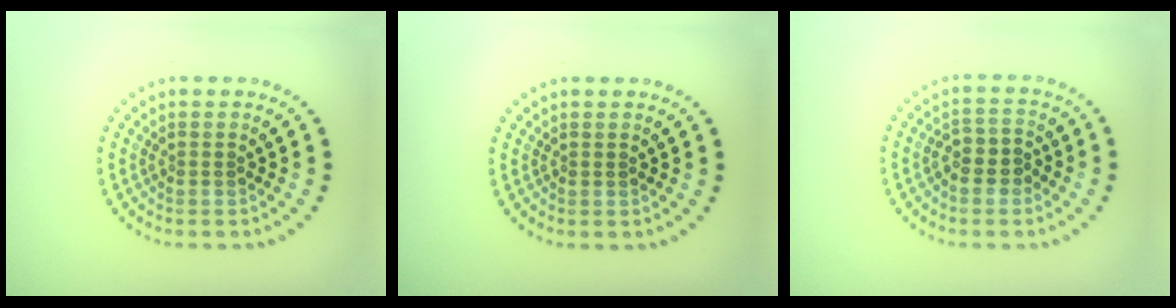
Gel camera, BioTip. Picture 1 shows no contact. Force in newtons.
{"total": 0.0}
{"total": 2.5, "press": 2.3, "slide": 0.9}